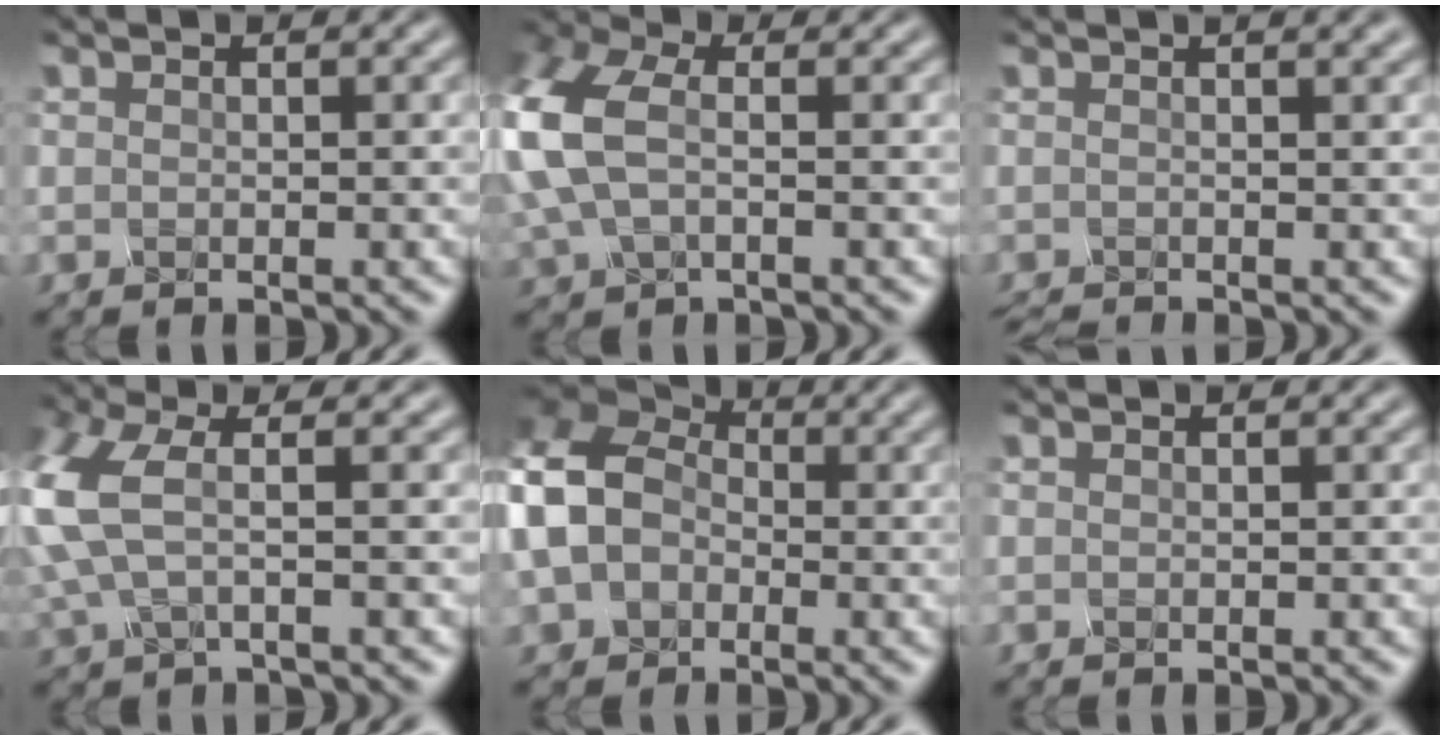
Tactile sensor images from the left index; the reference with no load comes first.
{"total": 5.9, "force": [1.4, 3.3, 4.7], "torque": [-0.170, 0.015, 0.030]}
{"total": 5.1, "force": [0.8, 2.4, 4.4], "torque": [-0.033, 0.027, -0.014]}
{"total": 4.1, "force": [0.9, 1.2, 3.8], "torque": [-0.128, 0.007, 0.022]}
{"total": 10.2, "force": [-0.8, 8.1, 6.1], "torque": [-0.149, 0.002, -0.032]}
{"total": 0.0}